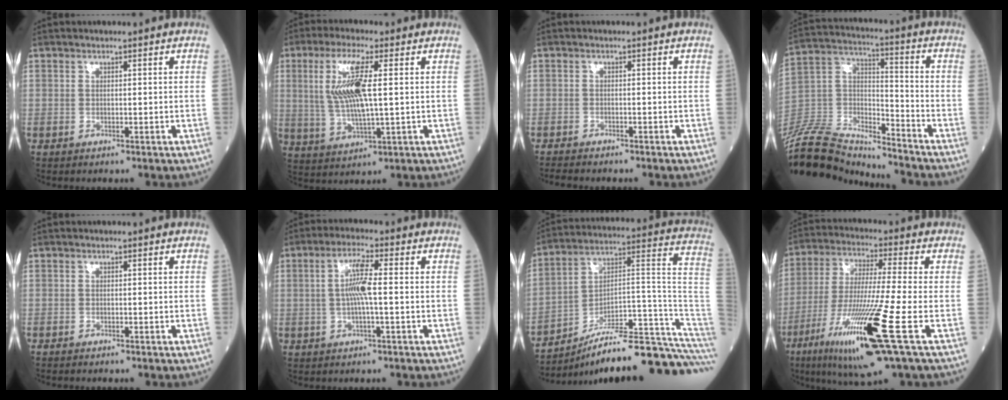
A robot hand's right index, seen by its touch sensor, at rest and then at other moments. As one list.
[{"total": 10.0, "force": [1.9, 1.4, 9.7], "torque": [-0.209, 0.001, 0.040]}, {"total": 4.0, "force": [-3.6, 0.5, 1.6], "torque": [-0.029, -0.011, -0.054]}, {"total": 21.0, "force": [-20.1, 3.1, 5.2], "torque": [-0.125, 0.018, -0.349]}, {"total": 1.2, "force": [-1.1, 0.2, 0.5], "torque": [-0.011, -0.003, -0.014]}, {"total": 5.6, "force": [0.1, 0.3, 5.6], "torque": [-0.112, 0.005, -0.001]}, {"total": 23.9, "force": [-19.6, 0.6, 13.6], "torque": [-0.111, 0.053, -0.292]}, {"total": 17.3, "force": [-7.2, -0.8, 15.7], "torque": [-0.320, -0.046, -0.135]}]